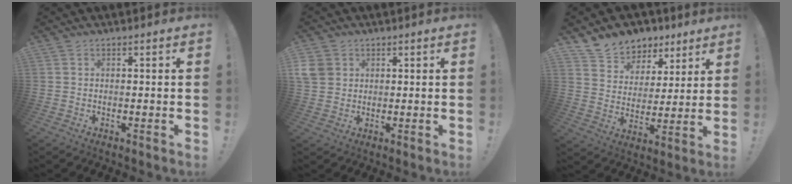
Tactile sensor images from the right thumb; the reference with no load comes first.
{"total": 5.6, "force": [1.8, 4.8, 2.3], "torque": [-0.042, -0.001, 0.038]}
{"total": 9.0, "force": [6.5, 6.1, 0.9], "torque": [-0.025, -0.052, 0.131]}